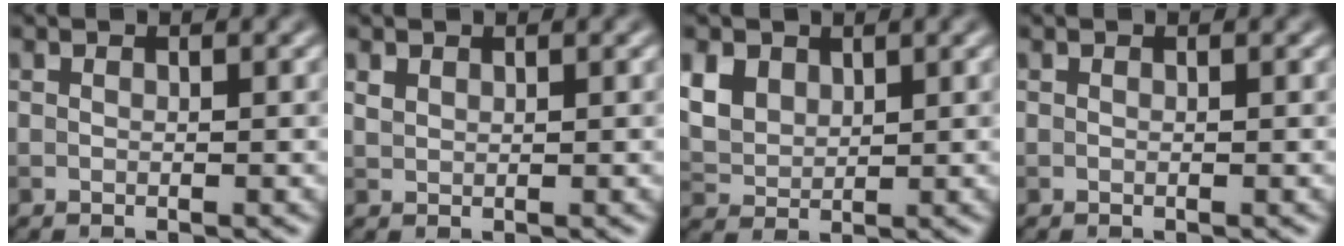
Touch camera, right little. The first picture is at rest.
{"total": 0.9, "force": [0.7, 0.5, 0.3], "torque": [-0.010, 0.000, 0.018]}
{"total": 4.8, "force": [2.4, 3.3, 2.5], "torque": [-0.075, 0.009, 0.053]}
{"total": 0.0}